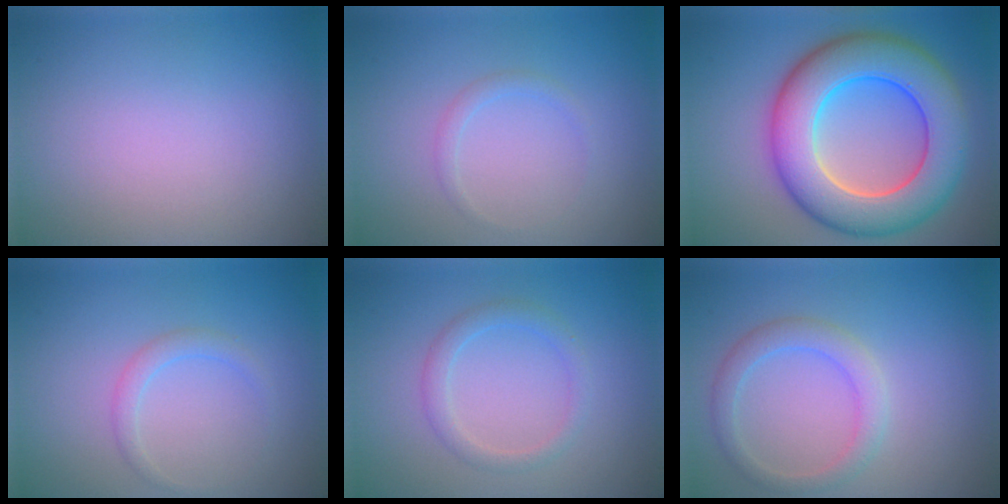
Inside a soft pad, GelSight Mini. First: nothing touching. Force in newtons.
{"total": 1.0, "press": 1.0, "slide": 0.0}
{"total": 11.2, "press": 11.2, "slide": 0.3}
{"total": 1.4, "press": 1.4, "slide": 0.0}
{"total": 2.0, "press": 2.0, "slide": 0.1}
{"total": 2.7, "press": 2.7, "slide": 0.0}